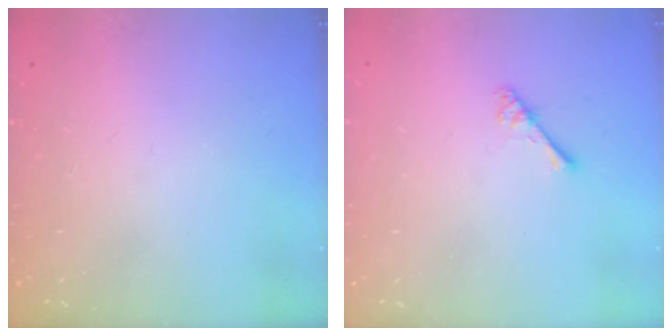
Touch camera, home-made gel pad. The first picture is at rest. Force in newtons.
{"total": 2.4, "press": 2.4, "slide": 0.4}